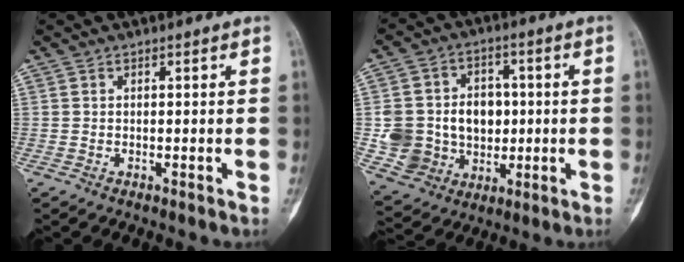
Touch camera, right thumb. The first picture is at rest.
{"total": 15.0, "force": [-0.5, 13.0, 7.3], "torque": [-0.093, 0.022, 0.014]}